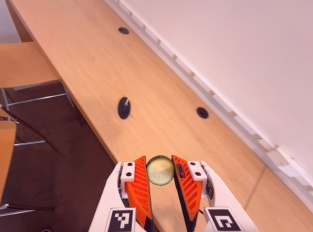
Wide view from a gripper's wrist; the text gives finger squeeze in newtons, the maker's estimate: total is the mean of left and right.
{"total": 9.4, "left": 9.2, "right": 9.5}